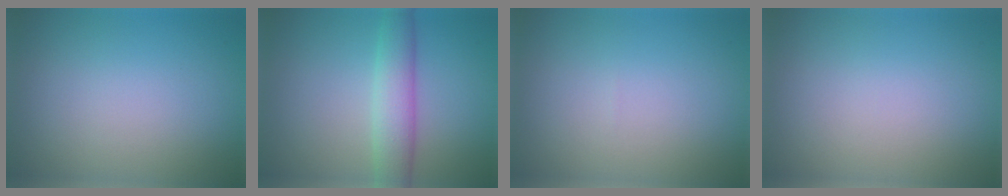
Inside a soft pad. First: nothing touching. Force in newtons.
{"total": 4.3, "press": 4.3, "slide": 0.3}
{"total": 0.0}
{"total": 0.0}